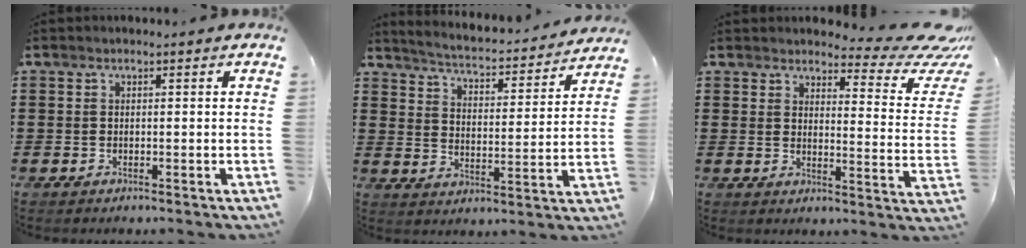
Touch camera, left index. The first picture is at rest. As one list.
[{"total": 3.0, "force": [2.9, -0.4, 0.6], "torque": [-0.033, -0.036, 0.038]}, {"total": 6.2, "force": [5.0, 1.4, 3.3], "torque": [-0.046, -0.044, 0.080]}]